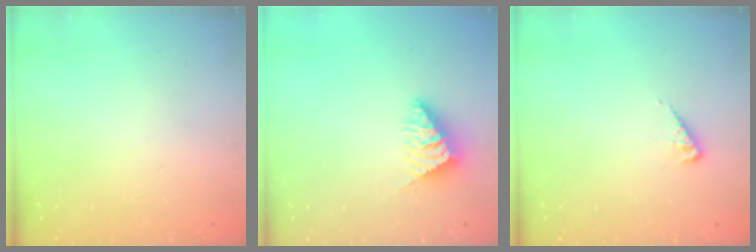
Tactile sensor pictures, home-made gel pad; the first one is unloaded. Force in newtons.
{"total": 2.5, "press": 2.4, "slide": 0.6}
{"total": 3.9, "press": 3.8, "slide": 0.6}